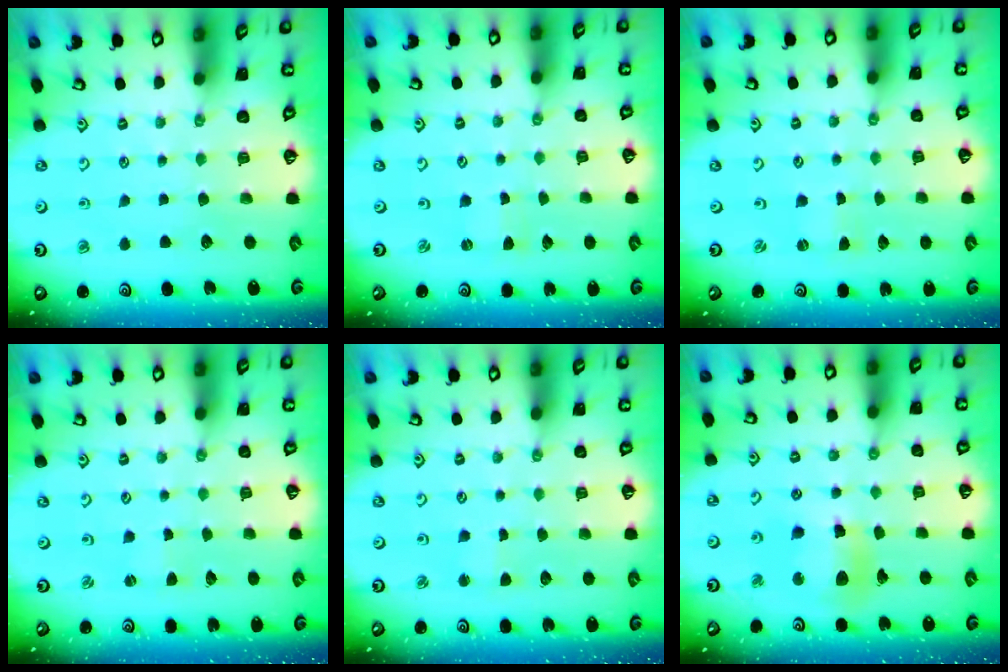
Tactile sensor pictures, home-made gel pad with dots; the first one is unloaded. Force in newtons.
{"total": 0.0}
{"total": 0.0}
{"total": 0.5, "press": 0.5, "slide": 0.0}
{"total": 1.8, "press": 1.8, "slide": 0.2}
{"total": 11.3, "press": 11.2, "slide": 1.4}